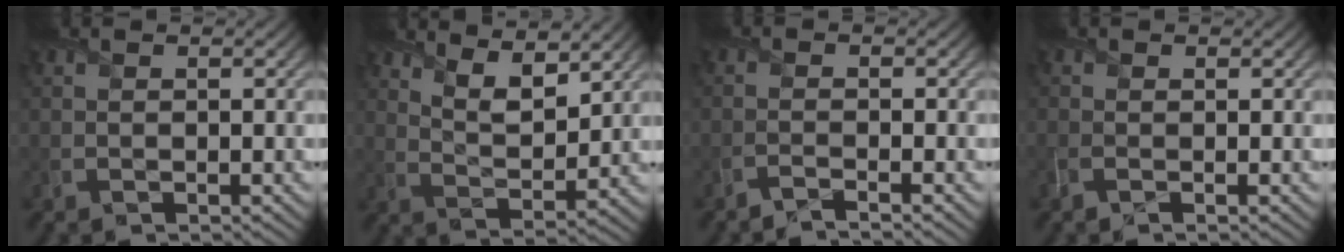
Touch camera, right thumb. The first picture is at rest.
{"total": 7.6, "force": [5.4, 2.5, 4.7], "torque": [-0.087, -0.014, 0.104]}
{"total": 1.7, "force": [-1.3, 0.2, 1.0], "torque": [-0.009, 0.002, -0.040]}
{"total": 1.2, "force": [-0.5, 0.4, 1.0], "torque": [-0.031, -0.003, -0.014]}